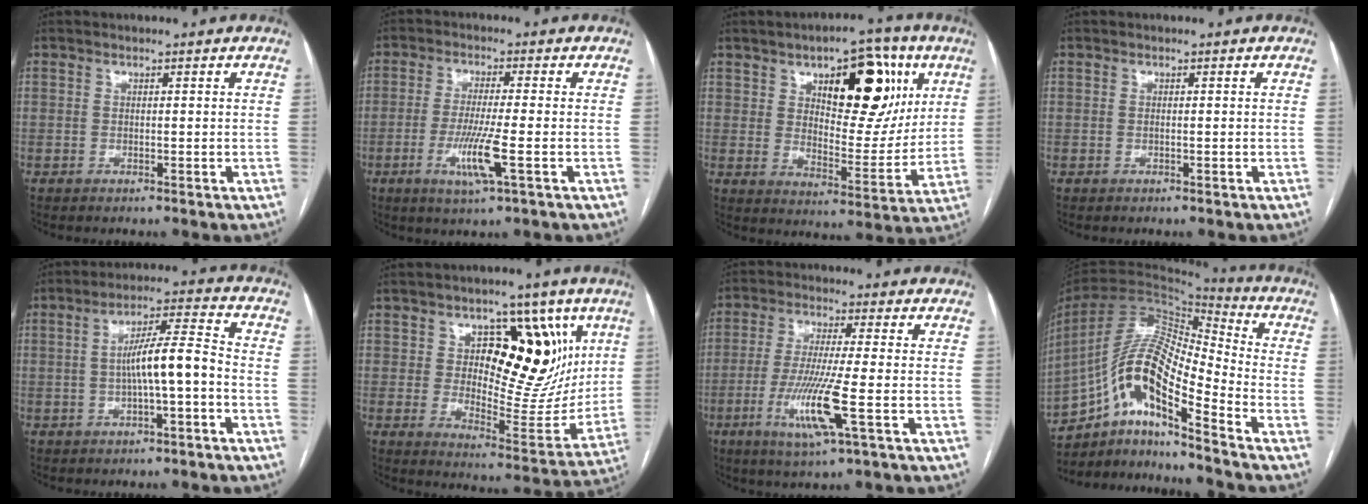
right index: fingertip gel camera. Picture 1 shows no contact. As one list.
[{"total": 7.2, "force": [-2.4, -0.3, 6.8], "torque": [-0.134, -0.019, -0.046]}, {"total": 16.6, "force": [6.9, 7.0, 13.3], "torque": [-0.171, 0.015, 0.108]}, {"total": 0.0}, {"total": 8.1, "force": [-1.5, 0.6, 8.0], "torque": [-0.136, 0.024, -0.025]}, {"total": 16.1, "force": [5.9, 8.8, 12.1], "torque": [-0.151, 0.010, 0.100]}, {"total": 10.3, "force": [-3.3, -0.3, 9.8], "torque": [-0.200, -0.022, -0.066]}, {"total": 15.5, "force": [-8.7, 2.6, 12.5], "torque": [-0.240, 0.023, -0.152]}]